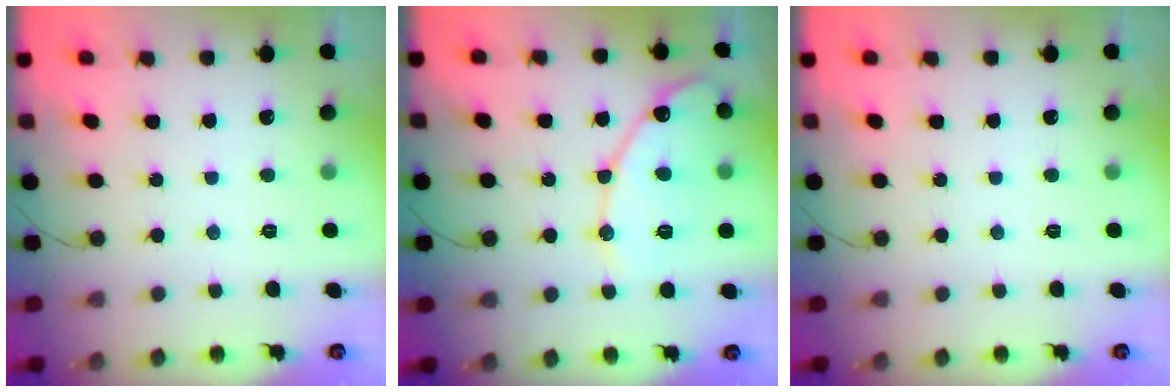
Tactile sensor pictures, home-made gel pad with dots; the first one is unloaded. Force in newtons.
{"total": 13.7, "press": 13.7, "slide": 1.1}
{"total": 0.0}